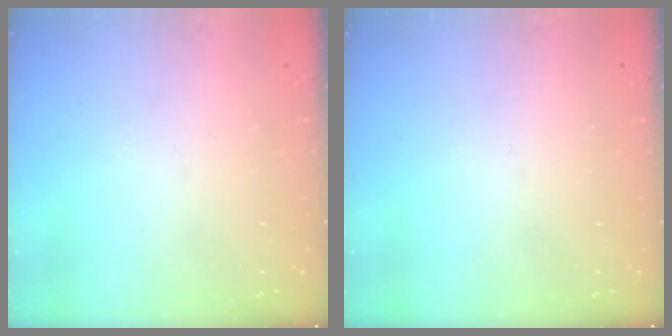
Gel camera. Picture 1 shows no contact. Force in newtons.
{"total": 0.0}